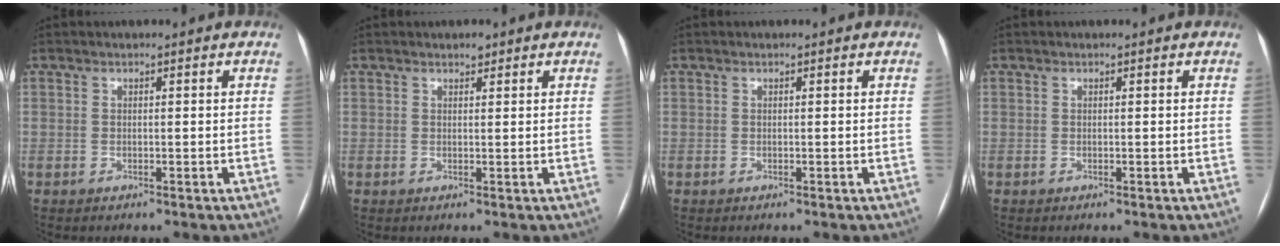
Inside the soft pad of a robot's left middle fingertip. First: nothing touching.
{"total": 1.0, "force": [0.8, 0.4, 0.4], "torque": [-0.009, 0.000, 0.012]}
{"total": 0.0}
{"total": 0.0}